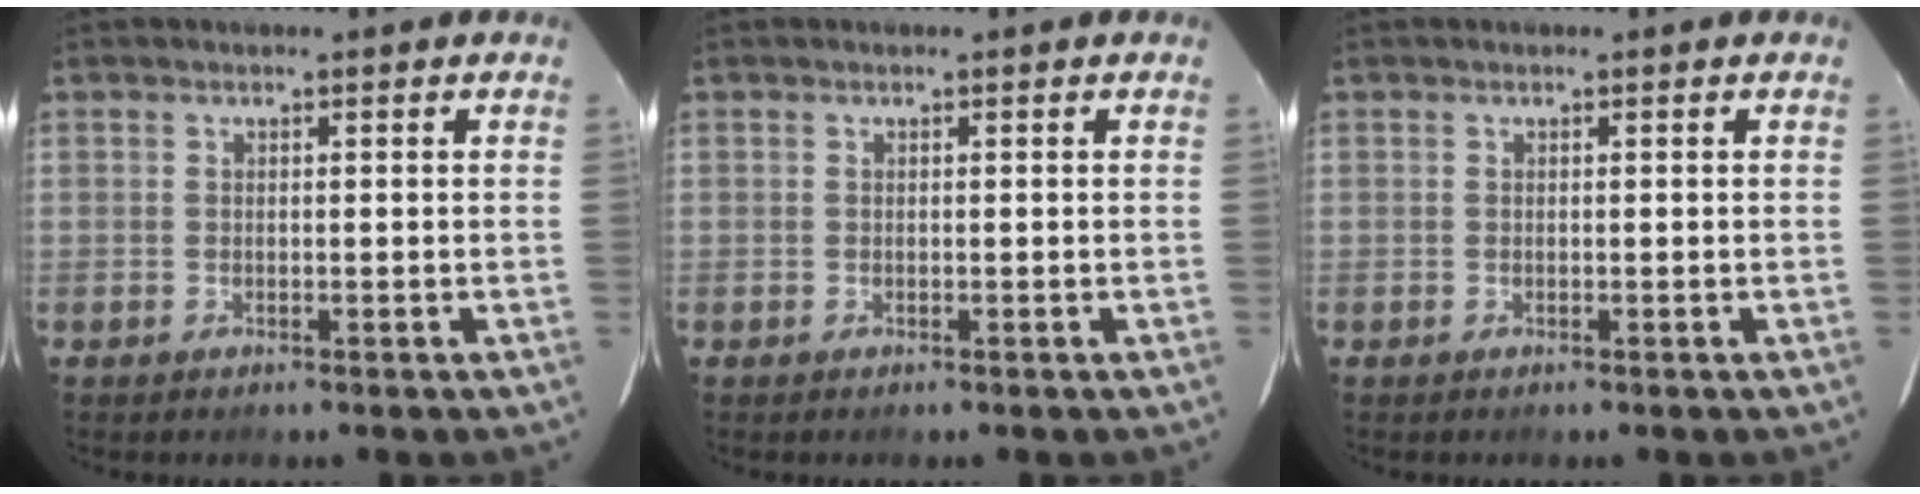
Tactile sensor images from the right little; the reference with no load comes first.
{"total": 0.0}
{"total": 0.0}